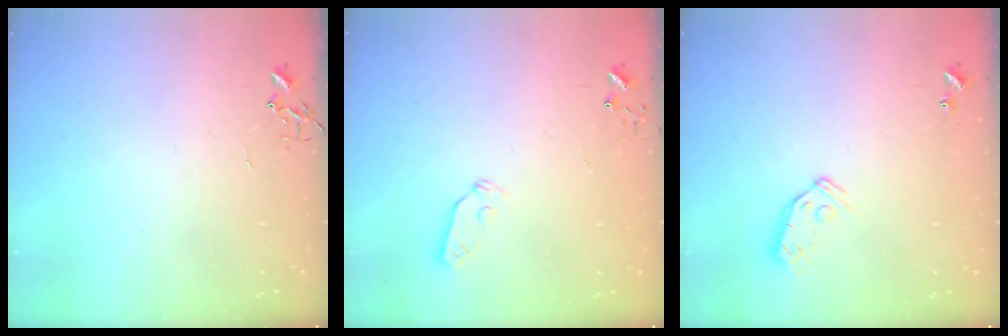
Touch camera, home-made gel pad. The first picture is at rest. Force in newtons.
{"total": 3.9, "press": 3.9, "slide": 0.6}
{"total": 7.5, "press": 7.5, "slide": 0.4}